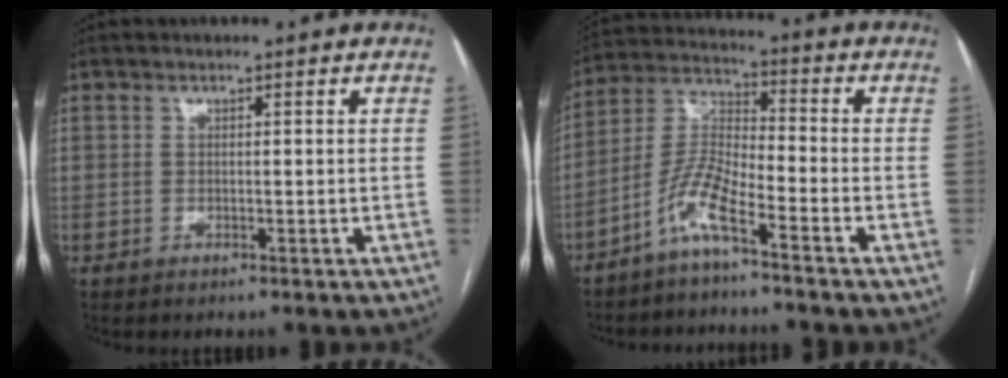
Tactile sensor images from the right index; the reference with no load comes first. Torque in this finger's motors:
{"motor_torque": [0.89, -0.78, 0.18, 0.06]}